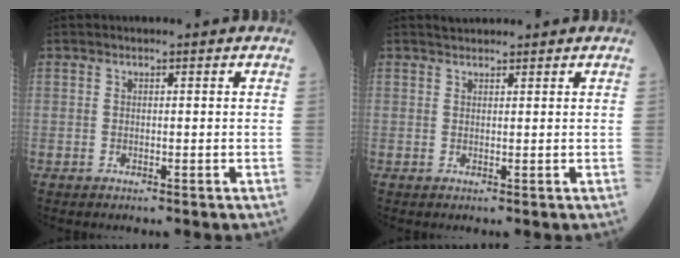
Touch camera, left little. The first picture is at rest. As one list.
[{"total": 1.3, "force": [1.3, 0.3, 0.1], "torque": [-0.009, 0.013, 0.025]}]